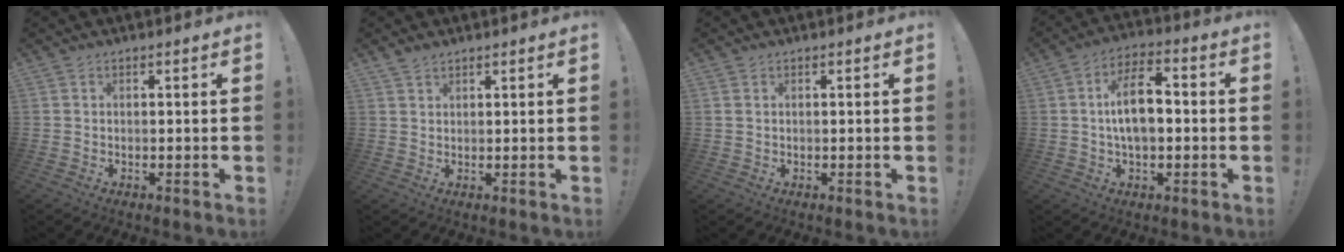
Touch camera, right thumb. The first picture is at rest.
{"total": 2.0, "force": [1.6, 1.2, 0.4], "torque": [-0.003, -0.009, 0.029]}
{"total": 0.8, "force": [0.4, 0.5, 0.5], "torque": [-0.014, 0.004, 0.009]}
{"total": 11.8, "force": [-0.3, 6.4, 10.0], "torque": [-0.168, 0.016, -0.004]}